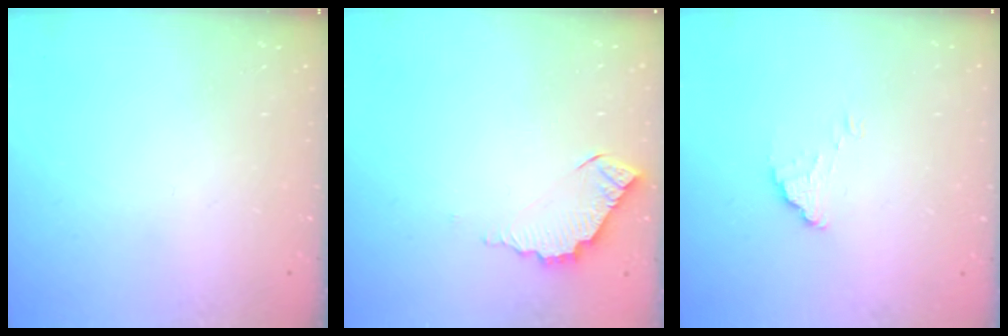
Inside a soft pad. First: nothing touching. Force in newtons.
{"total": 5.8, "press": 5.8, "slide": 0.3}
{"total": 1.5, "press": 1.5, "slide": 0.1}